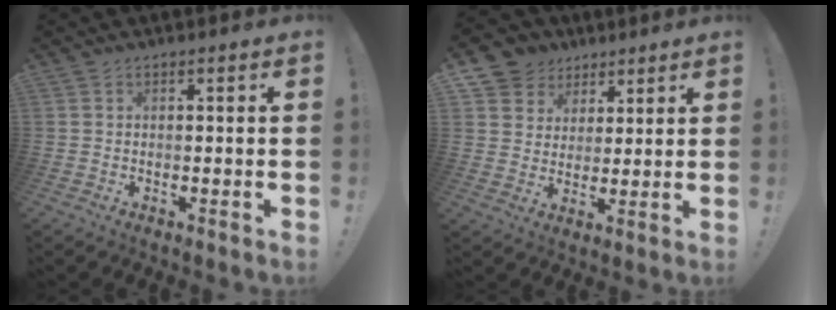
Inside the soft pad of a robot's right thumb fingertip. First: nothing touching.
{"total": 8.4, "force": [4.2, 7.2, 1.0], "torque": [-0.020, -0.025, 0.086]}